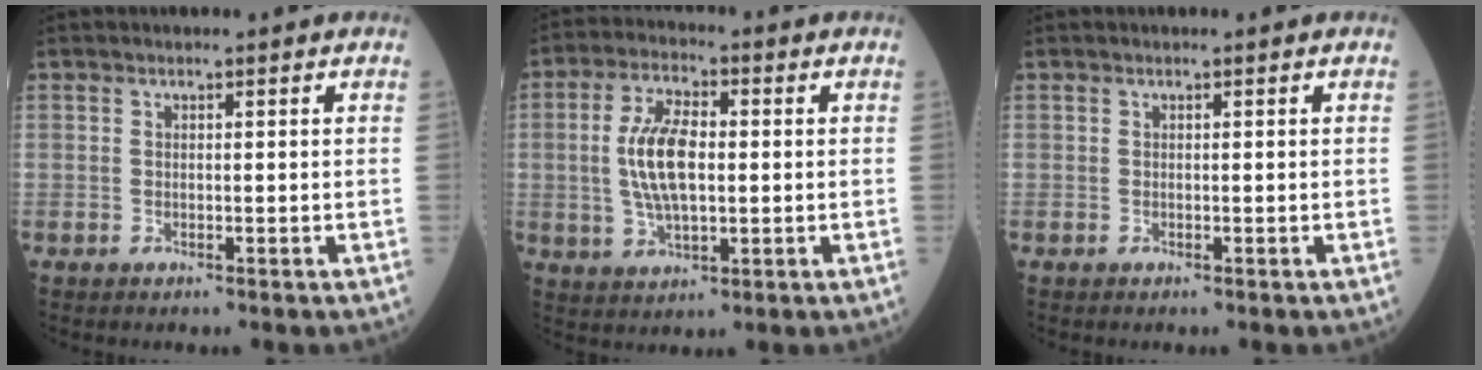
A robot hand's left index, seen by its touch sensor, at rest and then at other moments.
{"total": 9.3, "force": [0.2, 3.5, 8.6], "torque": [-0.181, 0.007, 0.006]}
{"total": 0.0}